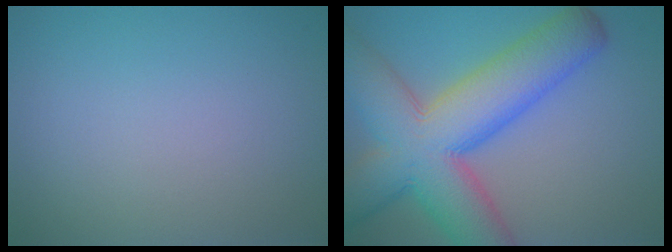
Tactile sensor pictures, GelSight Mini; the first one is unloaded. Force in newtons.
{"total": 12.5, "press": 12.4, "slide": 0.5}